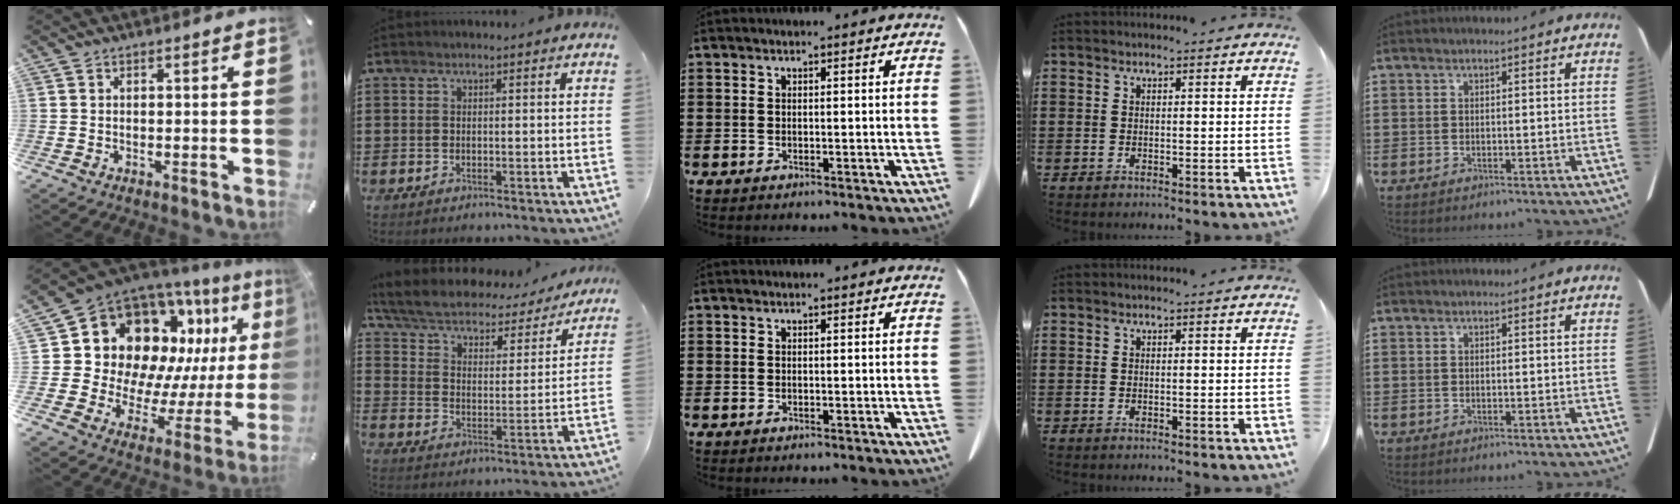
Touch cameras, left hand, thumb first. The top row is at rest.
{"thumb": {"total": 18.0, "force": [9.2, 13.0, 8.4], "torque": [-0.136, -0.102, 0.187]}, "index": {"total": 4.2, "force": [3.8, 1.1, 1.5], "torque": [-0.052, -0.032, 0.057]}}